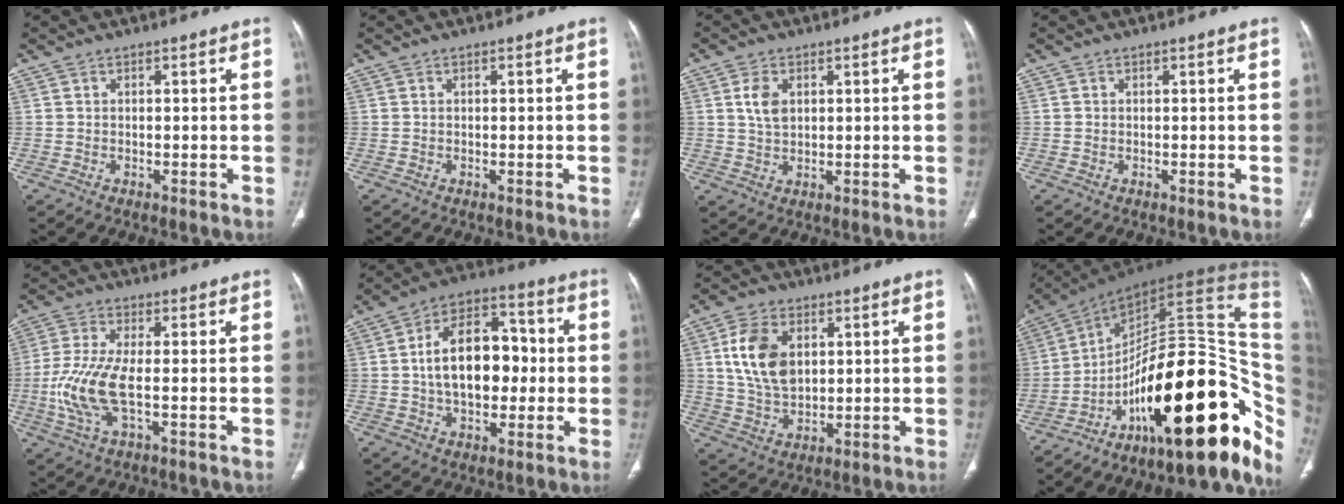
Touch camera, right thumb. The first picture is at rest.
{"total": 0.0}
{"total": 4.5, "force": [1.3, 2.9, 3.2], "torque": [-0.055, -0.004, 0.028]}
{"total": 0.0}
{"total": 9.8, "force": [-1.6, 3.4, 9.1], "torque": [-0.222, 0.002, -0.035]}
{"total": 16.1, "force": [0.2, 10.0, 12.6], "torque": [-0.174, 0.032, 0.000]}
{"total": 13.1, "force": [2.9, 8.6, 9.5], "torque": [-0.168, -0.005, 0.056]}
{"total": 34.8, "force": [-8.7, 14.6, 30.4], "torque": [-0.325, 0.075, -0.127]}